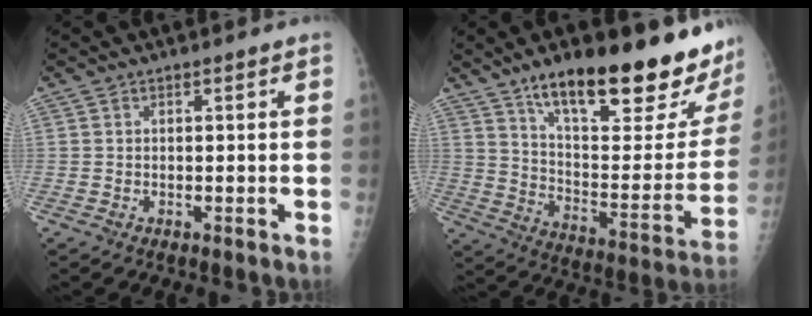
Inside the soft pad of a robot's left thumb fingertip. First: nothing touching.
{"total": 27.3, "force": [19.1, 7.4, 18.0], "torque": [-0.220, -0.090, 0.286]}